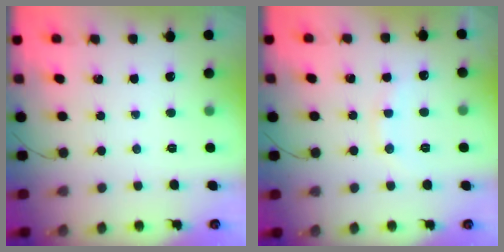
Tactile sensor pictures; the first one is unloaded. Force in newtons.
{"total": 9.2, "press": 9.1, "slide": 1.5}